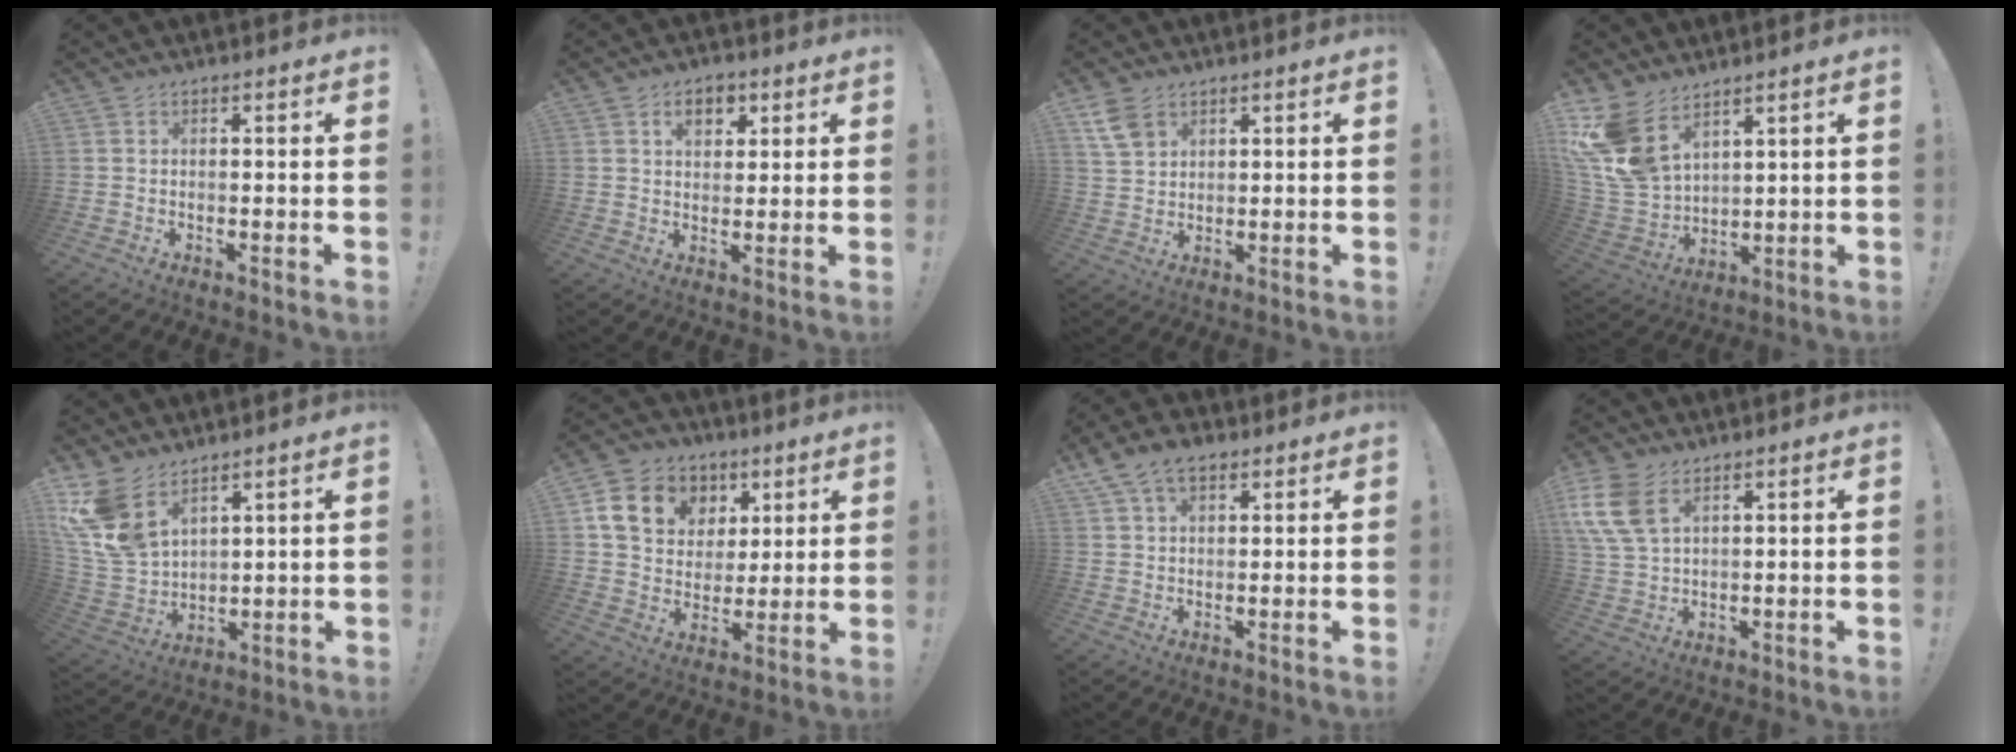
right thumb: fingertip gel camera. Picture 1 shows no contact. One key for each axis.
{"total": 6.5, "fx": 2.8, "fy": 4.4, "fz": 3.8, "tx": -0.054, "ty": 0.001, "tz": 0.048}
{"total": 6.7, "fx": 3.9, "fy": 4.3, "fz": 3.4, "tx": -0.058, "ty": -0.012, "tz": 0.079}
{"total": 14.6, "fx": 9.0, "fy": 8.7, "fz": 7.5, "tx": -0.174, "ty": -0.060, "tz": 0.176}
{"total": 13.4, "fx": 8.8, "fy": 7.7, "fz": 6.5, "tx": -0.149, "ty": -0.058, "tz": 0.173}
{"total": 14.8, "fx": 6.4, "fy": 11.8, "fz": 6.4, "tx": -0.095, "ty": -0.020, "tz": 0.132}
{"total": 8.5, "fx": 5.0, "fy": 5.0, "fz": 4.7, "tx": -0.080, "ty": -0.009, "tz": 0.096}
{"total": 11.4, "fx": 5.5, "fy": 7.0, "fz": 7.0, "tx": -0.146, "ty": -0.016, "tz": 0.107}